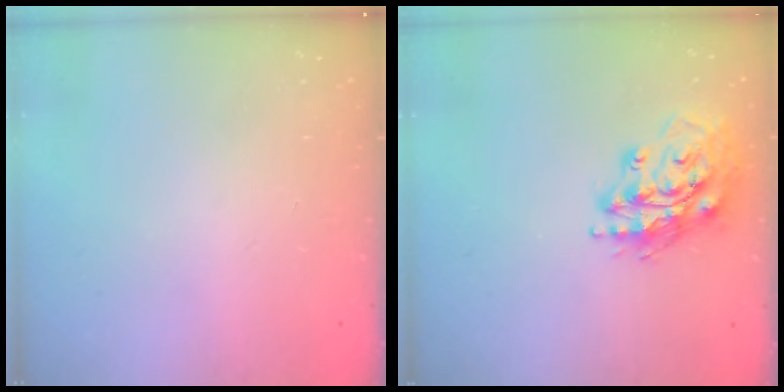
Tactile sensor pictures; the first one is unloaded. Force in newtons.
{"total": 16.9, "press": 16.7, "slide": 2.3}